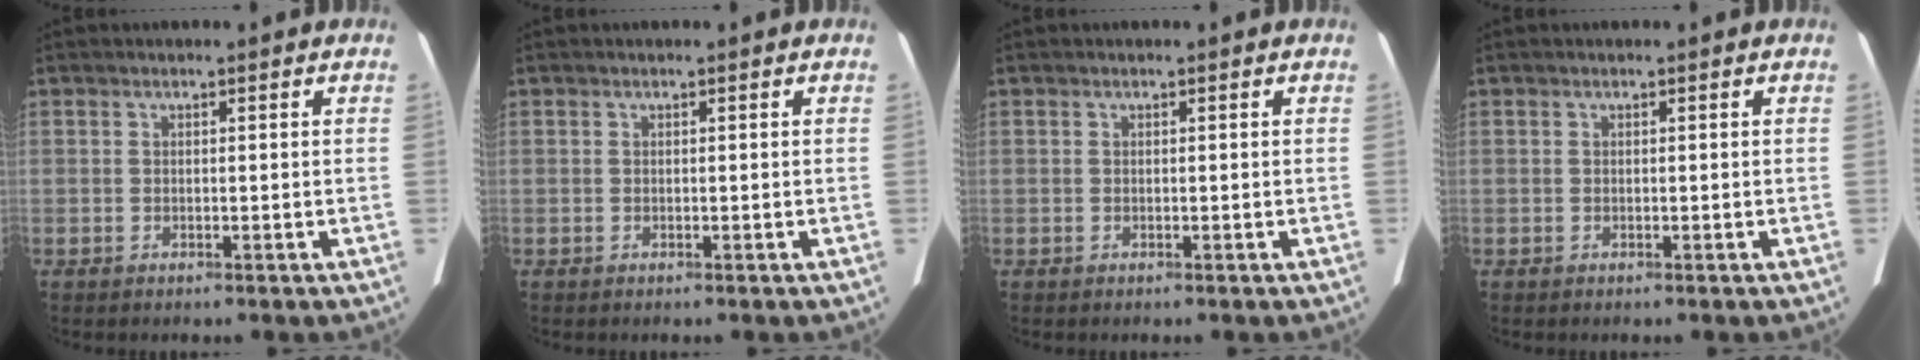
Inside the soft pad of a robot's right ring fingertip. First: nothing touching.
{"total": 0.0}
{"total": 0.0}
{"total": 0.0}